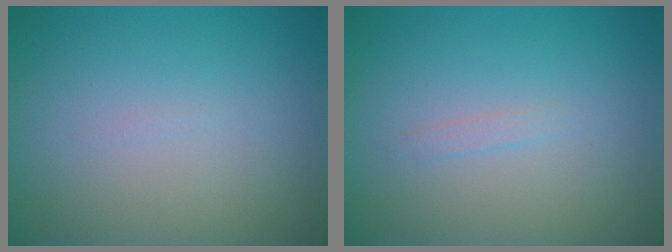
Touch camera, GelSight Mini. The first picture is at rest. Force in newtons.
{"total": 0.6, "press": 0.6, "slide": 0.1}